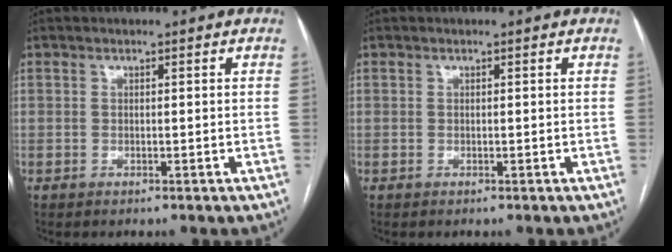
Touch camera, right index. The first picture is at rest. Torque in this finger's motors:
{"motor_torque": [0.01, 0.00, 0.00, 0.00]}